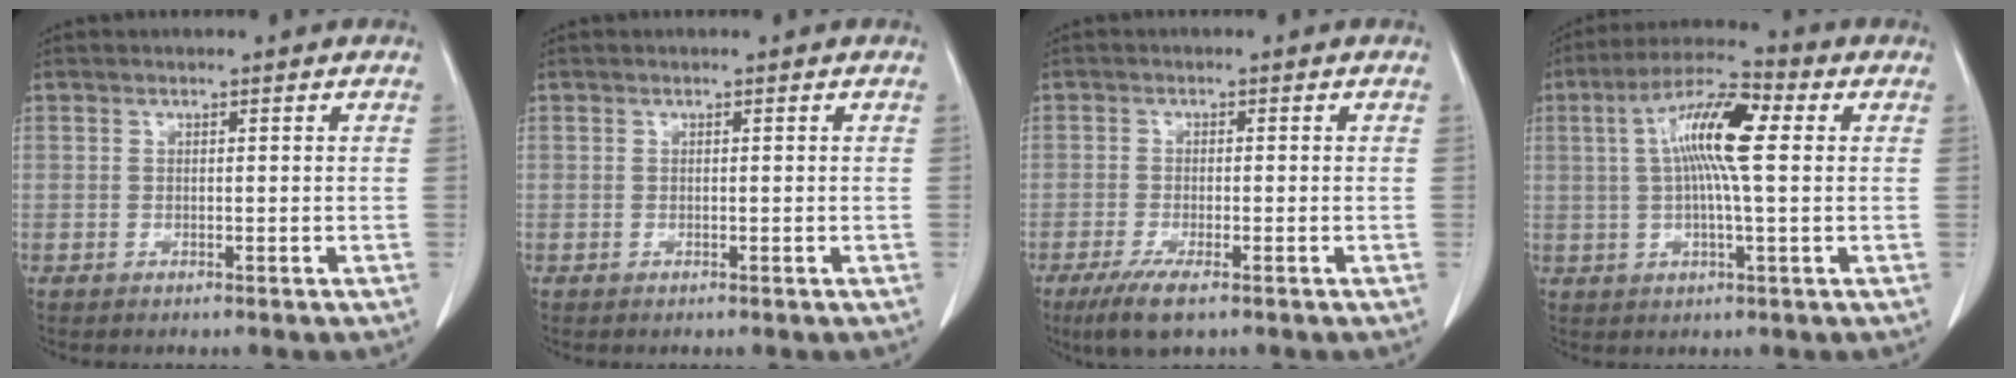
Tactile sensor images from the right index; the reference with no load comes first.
{"total": 0.0}
{"total": 5.1, "force": [-3.2, 0.9, 3.9], "torque": [-0.078, -0.014, -0.054]}
{"total": 11.2, "force": [2.1, 1.5, 10.9], "torque": [-0.204, 0.021, 0.030]}